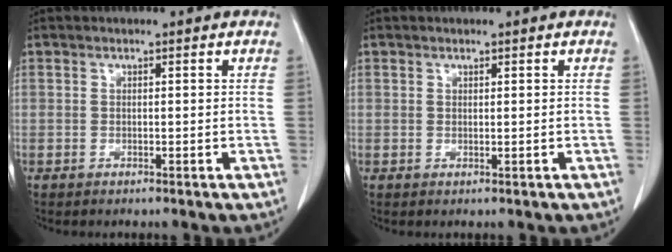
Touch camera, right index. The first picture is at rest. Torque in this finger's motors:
{"motor_torque": [-0.05, -0.01, 0.00, 0.00]}